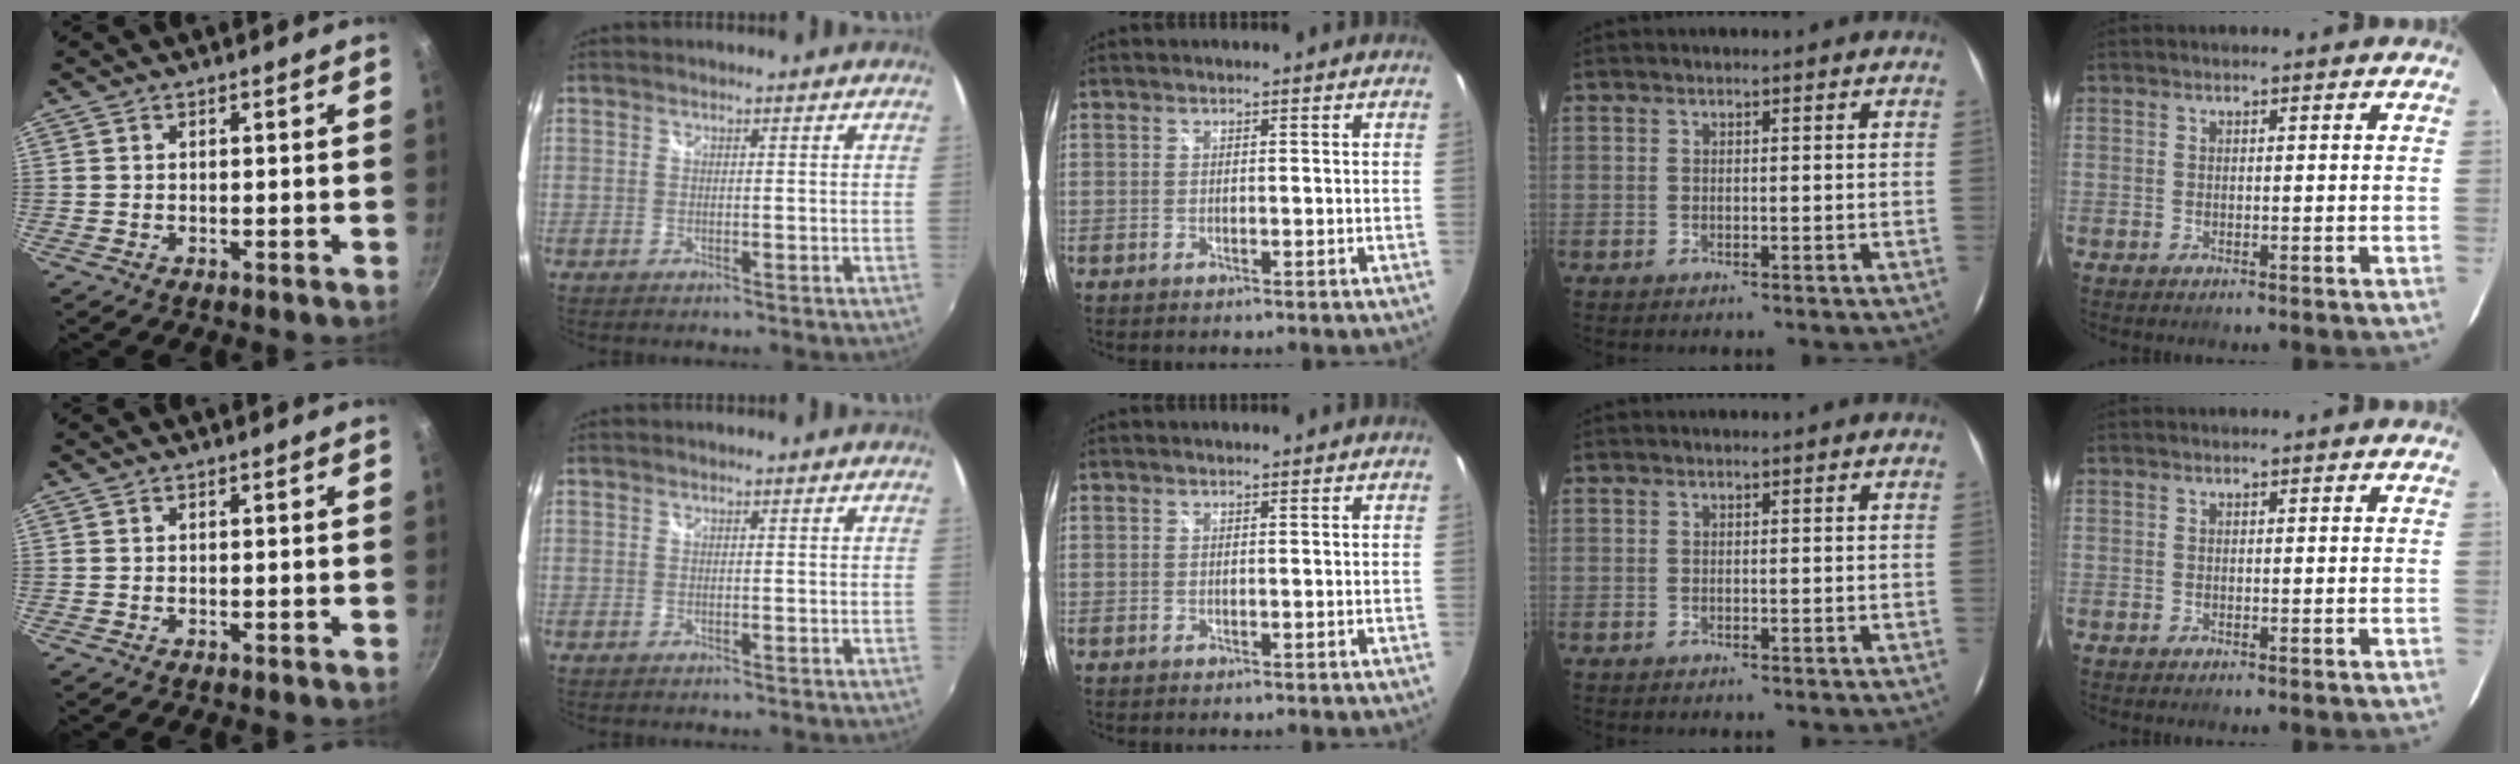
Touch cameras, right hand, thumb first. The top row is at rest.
{}